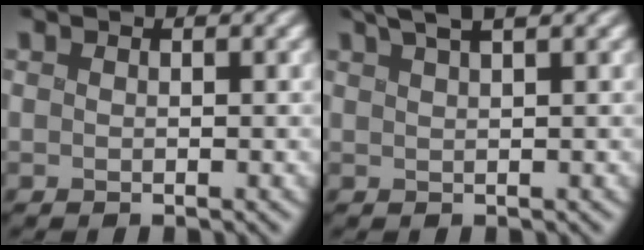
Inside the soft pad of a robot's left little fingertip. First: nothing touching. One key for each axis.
{"total": 4.5, "fx": 3.3, "fy": 0.9, "fz": 2.9, "tx": -0.039, "ty": 0.023, "tz": 0.031}